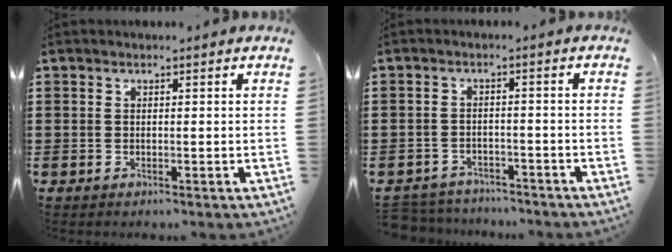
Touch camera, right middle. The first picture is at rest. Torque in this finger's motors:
{"motor_torque": [0.87, 0.17, 0.01, -0.01]}